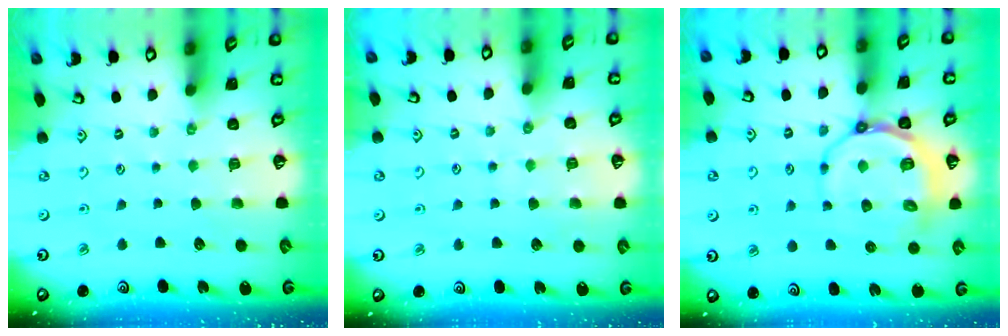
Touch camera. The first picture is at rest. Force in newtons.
{"total": 5.7, "press": 5.7, "slide": 0.6}
{"total": 11.0, "press": 10.7, "slide": 2.6}